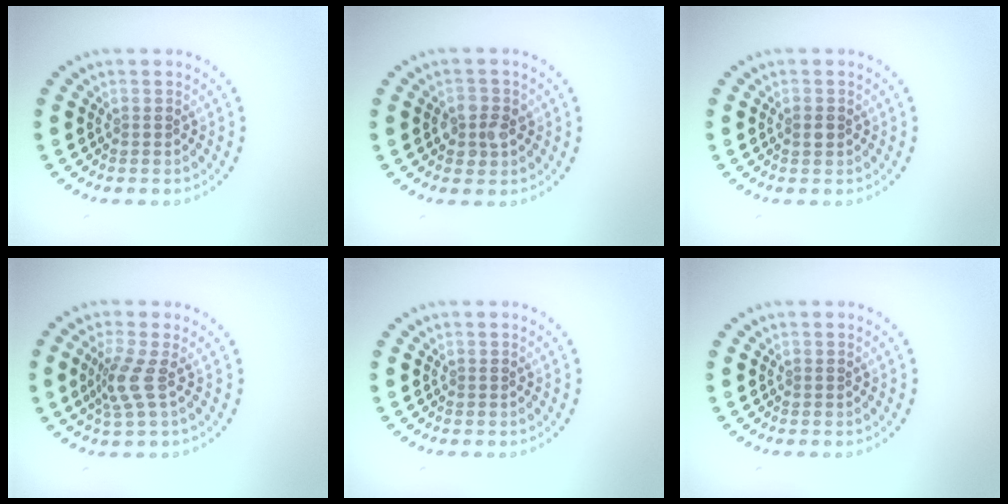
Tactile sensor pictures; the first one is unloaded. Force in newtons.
{"total": 2.3, "press": 2.3, "slide": 0.5}
{"total": 1.2, "press": 1.2, "slide": 0.0}
{"total": 2.6, "press": 1.9, "slide": 1.8}
{"total": 0.0}
{"total": 0.0}